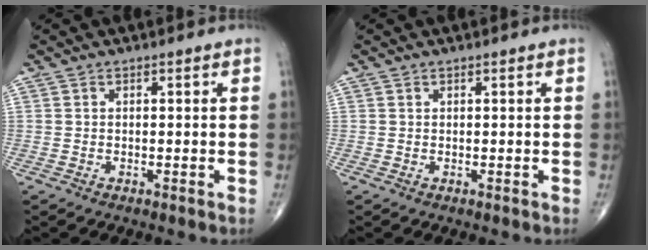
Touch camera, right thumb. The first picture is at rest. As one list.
[{"total": 0.0}]